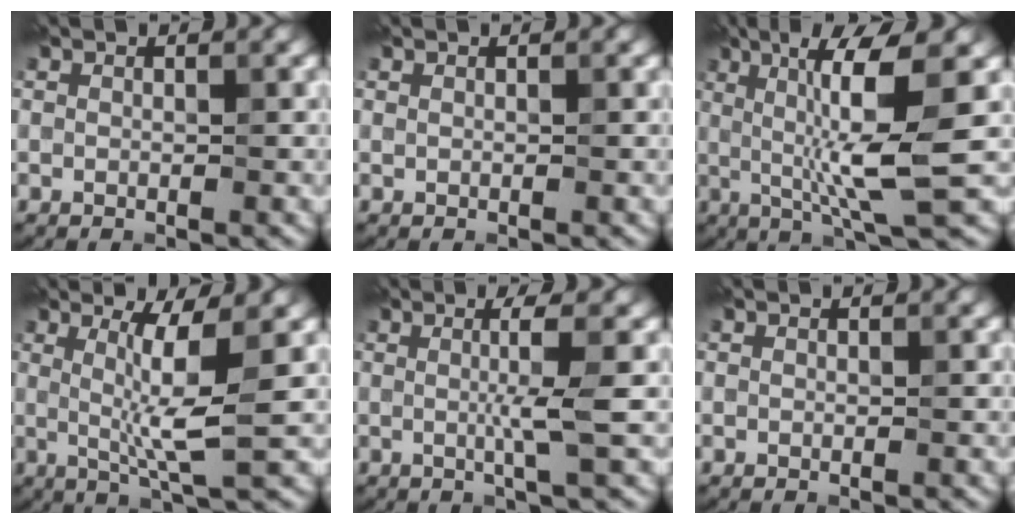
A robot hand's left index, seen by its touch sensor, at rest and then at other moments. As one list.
[{"total": 0.0}, {"total": 9.1, "force": [1.0, 1.4, 9.0], "torque": [-0.140, -0.005, 0.020]}, {"total": 5.1, "force": [0.6, 0.5, 5.1], "torque": [-0.097, -0.008, 0.015]}, {"total": 3.4, "force": [0.2, 0.4, 3.4], "torque": [-0.061, -0.003, -0.003]}, {"total": 0.0}]